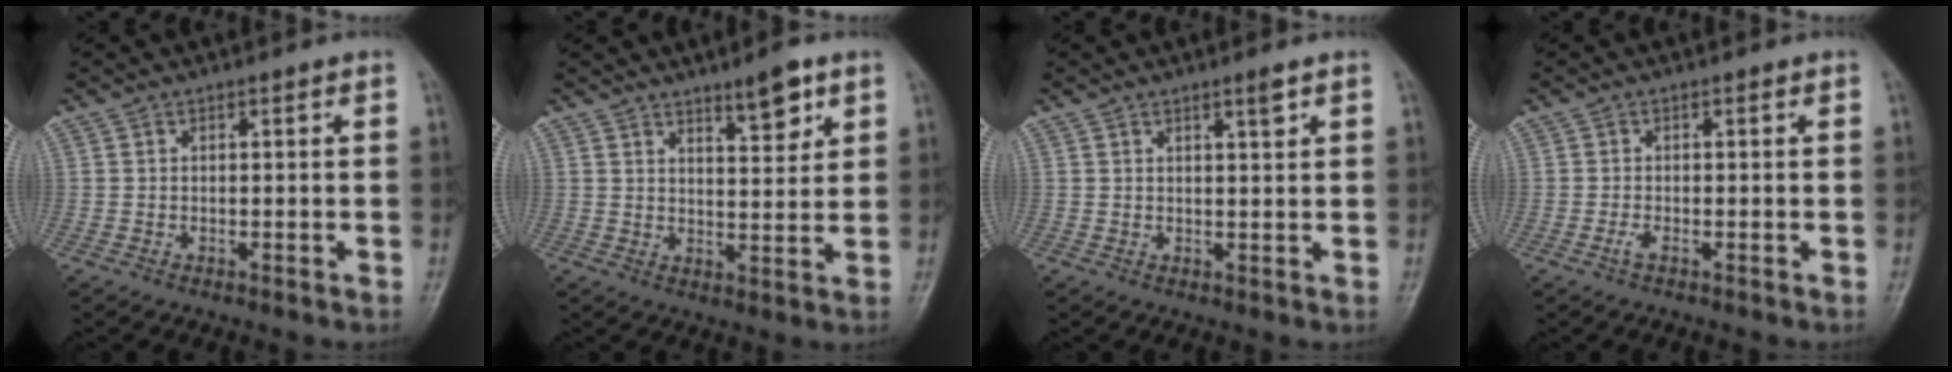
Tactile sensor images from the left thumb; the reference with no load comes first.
{"total": 6.5, "force": [4.2, 1.9, 4.5], "torque": [-0.056, -0.030, 0.064]}
{"total": 2.1, "force": [1.4, 0.2, 1.6], "torque": [-0.024, -0.010, 0.024]}
{"total": 1.1, "force": [-0.5, 0.4, 0.9], "torque": [-0.022, -0.003, -0.012]}